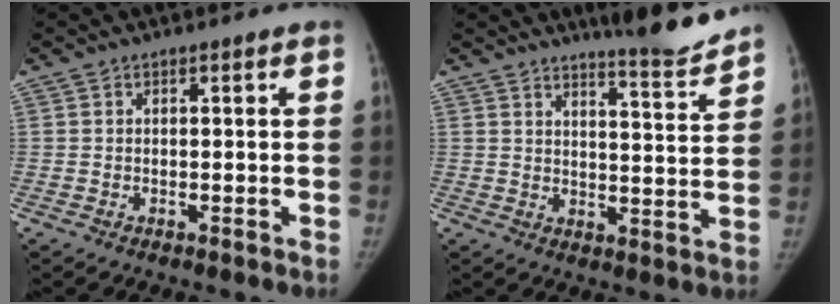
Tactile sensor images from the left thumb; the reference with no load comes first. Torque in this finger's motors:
{"motor_torque": [0.58, -0.43, 0.42, -0.29, 0.03]}